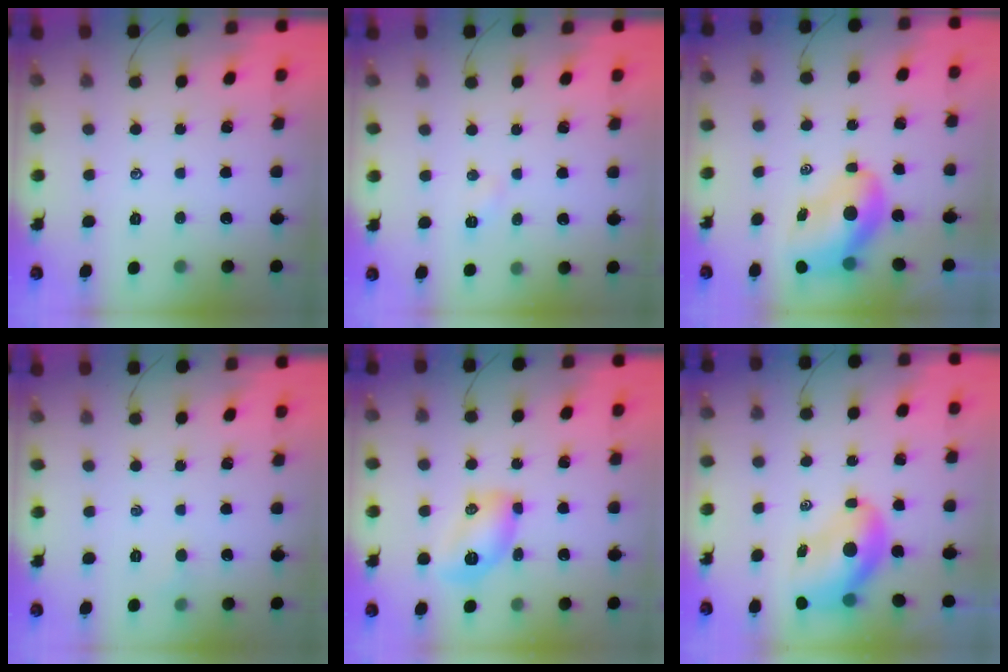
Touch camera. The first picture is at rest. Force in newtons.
{"total": 2.4, "press": 2.3, "slide": 0.8}
{"total": 8.7, "press": 8.4, "slide": 2.1}
{"total": 2.6, "press": 2.4, "slide": 0.8}
{"total": 7.8, "press": 7.7, "slide": 1.4}
{"total": 8.3, "press": 8.0, "slide": 2.4}